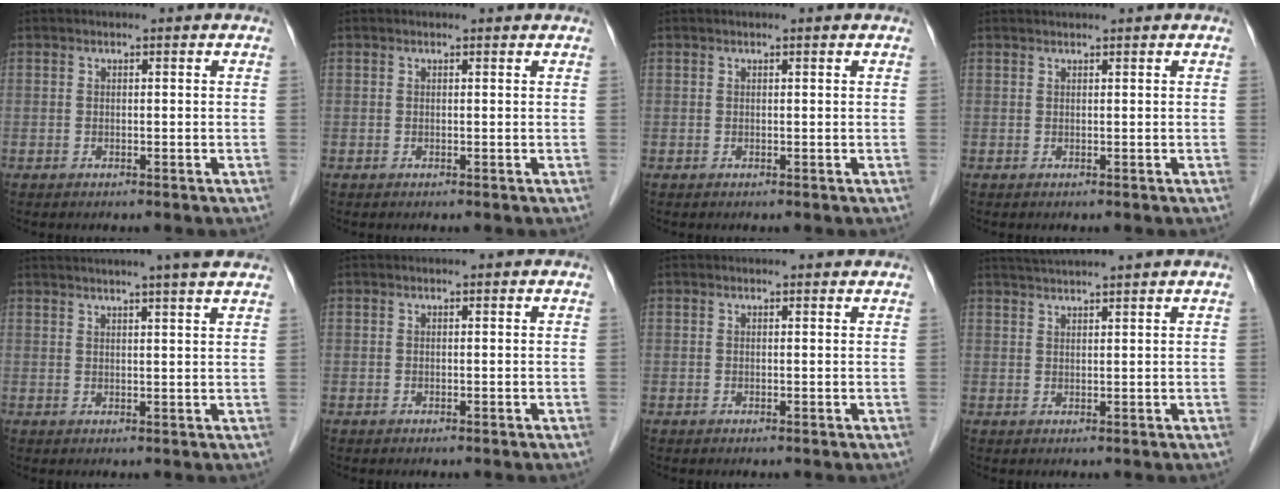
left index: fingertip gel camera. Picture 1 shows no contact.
{"total": 0.7, "force": [0.7, 0.1, 0.0], "torque": [-0.007, -0.001, 0.004]}
{"total": 0.0}
{"total": 1.0, "force": [0.9, -0.3, 0.4], "torque": [-0.008, 0.012, 0.025]}
{"total": 9.1, "force": [7.8, -0.6, 4.8], "torque": [-0.073, 0.020, 0.087]}
{"total": 0.0}
{"total": 0.9, "force": [0.9, 0.1, 0.0], "torque": [-0.009, -0.002, 0.007]}
{"total": 4.3, "force": [3.7, -1.4, 1.6], "torque": [-0.023, 0.018, 0.069]}